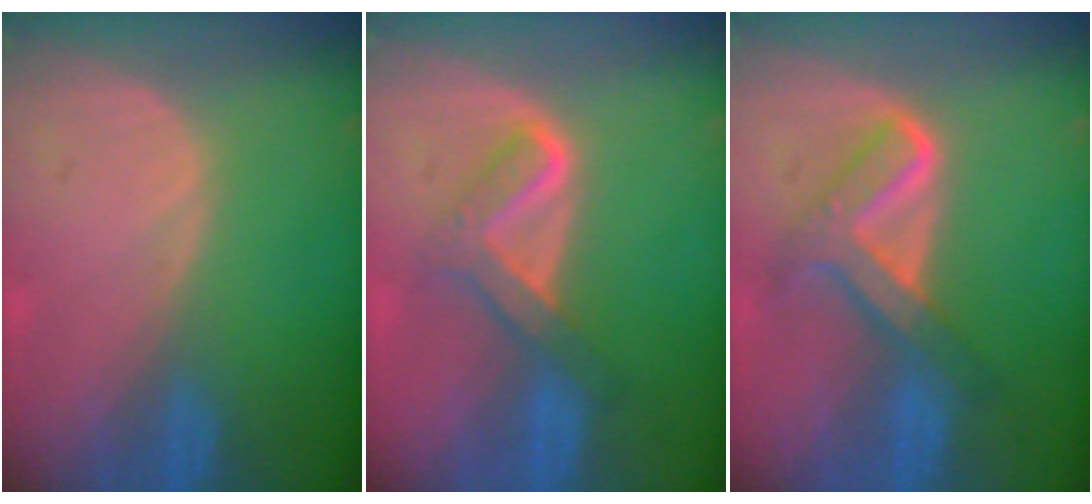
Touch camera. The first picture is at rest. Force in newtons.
{"total": 5.2, "press": 5.1, "slide": 0.6}
{"total": 6.4, "press": 6.4, "slide": 0.4}